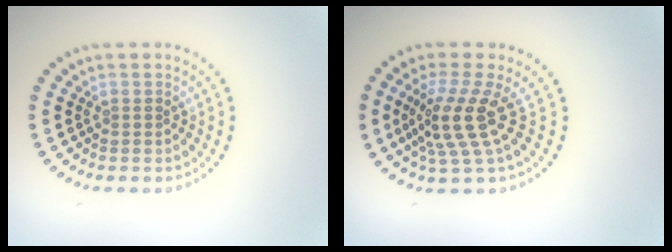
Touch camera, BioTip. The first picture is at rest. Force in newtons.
{"total": 4.2, "press": 3.0, "slide": 3.0}